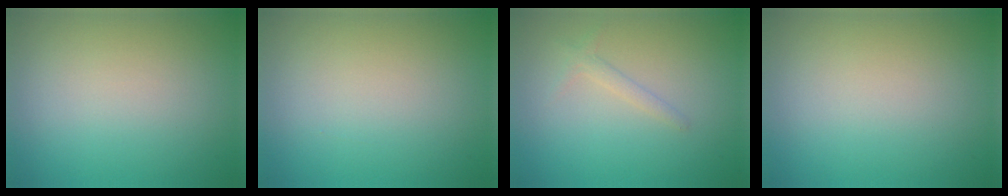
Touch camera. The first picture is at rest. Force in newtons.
{"total": 0.0}
{"total": 1.0, "press": 1.0, "slide": 0.0}
{"total": 0.0}